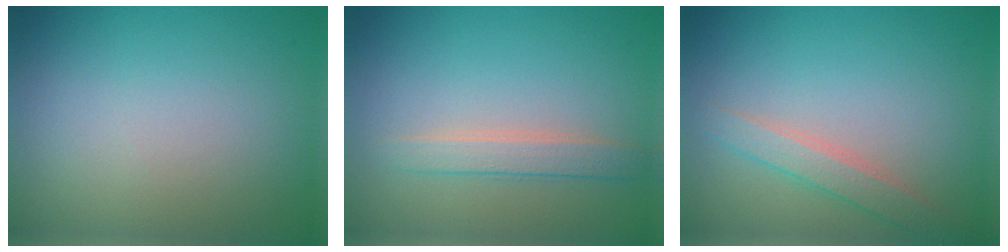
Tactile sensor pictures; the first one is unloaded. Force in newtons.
{"total": 2.1, "press": 2.1, "slide": 0.1}
{"total": 2.3, "press": 2.3, "slide": 0.1}